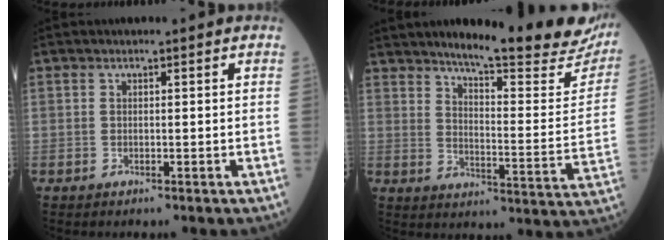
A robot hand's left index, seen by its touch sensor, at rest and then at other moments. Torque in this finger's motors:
{"motor_torque": [1.09, -1.05, 0.23, 0.08]}